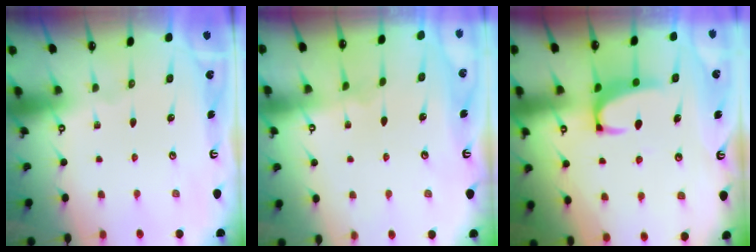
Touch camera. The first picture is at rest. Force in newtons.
{"total": 5.2, "press": 5.2, "slide": 0.2}
{"total": 2.9, "press": 2.8, "slide": 0.7}